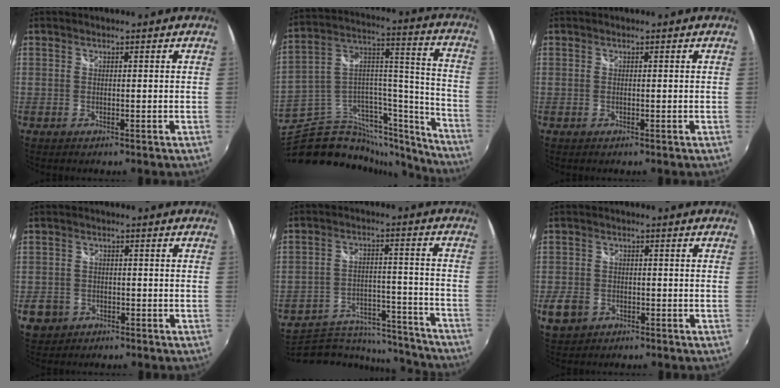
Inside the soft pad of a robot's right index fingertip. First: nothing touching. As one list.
[{"total": 27.4, "force": [-23.2, 10.3, 10.1], "torque": [-0.148, 0.066, -0.352]}, {"total": 0.0}, {"total": 4.8, "force": [-2.0, 4.1, 1.2], "torque": [-0.043, 0.003, -0.030]}, {"total": 18.5, "force": [-16.9, 5.9, 4.7], "torque": [-0.093, 0.026, -0.230]}, {"total": 5.6, "force": [-2.4, 4.4, 2.3], "torque": [-0.067, 0.000, -0.040]}]